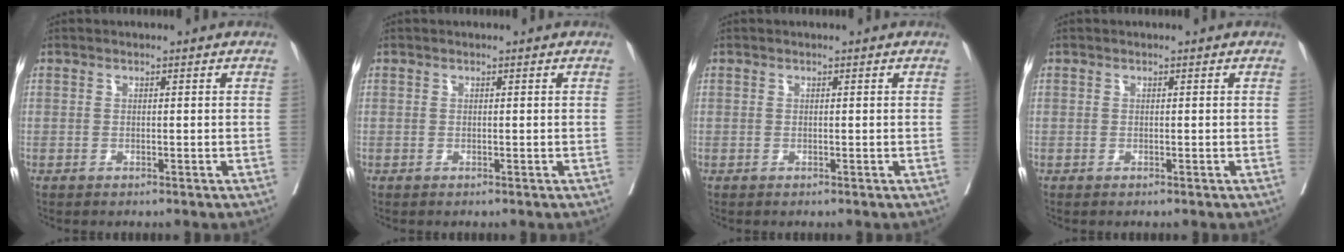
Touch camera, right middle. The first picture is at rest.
{"total": 0.0}
{"total": 0.0}
{"total": 0.0}